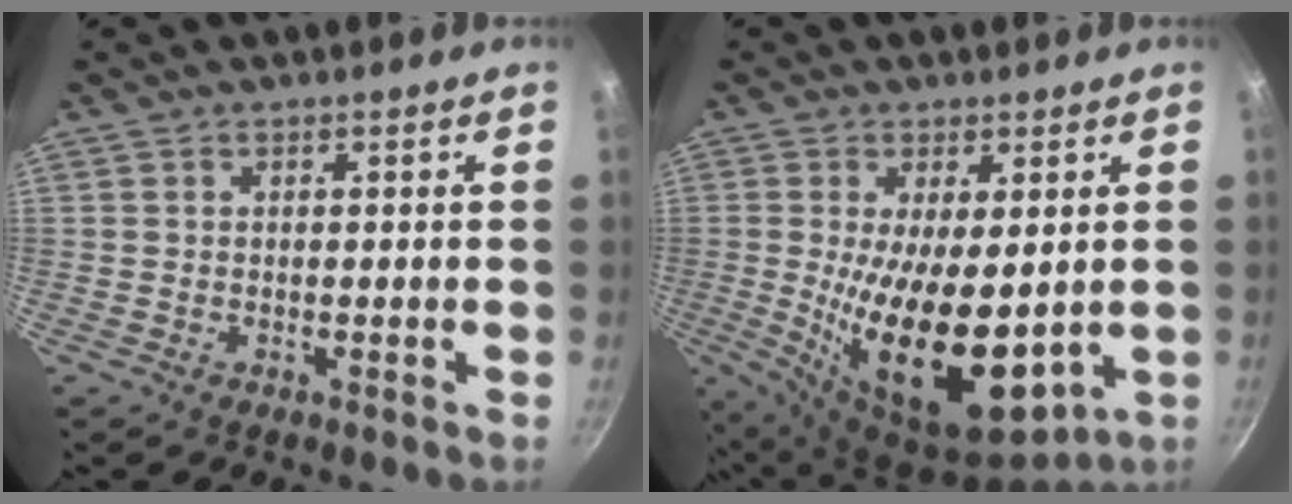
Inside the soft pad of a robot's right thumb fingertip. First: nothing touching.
{"total": 17.2, "force": [-0.6, 7.8, 15.4], "torque": [-0.254, -0.032, 0.010]}